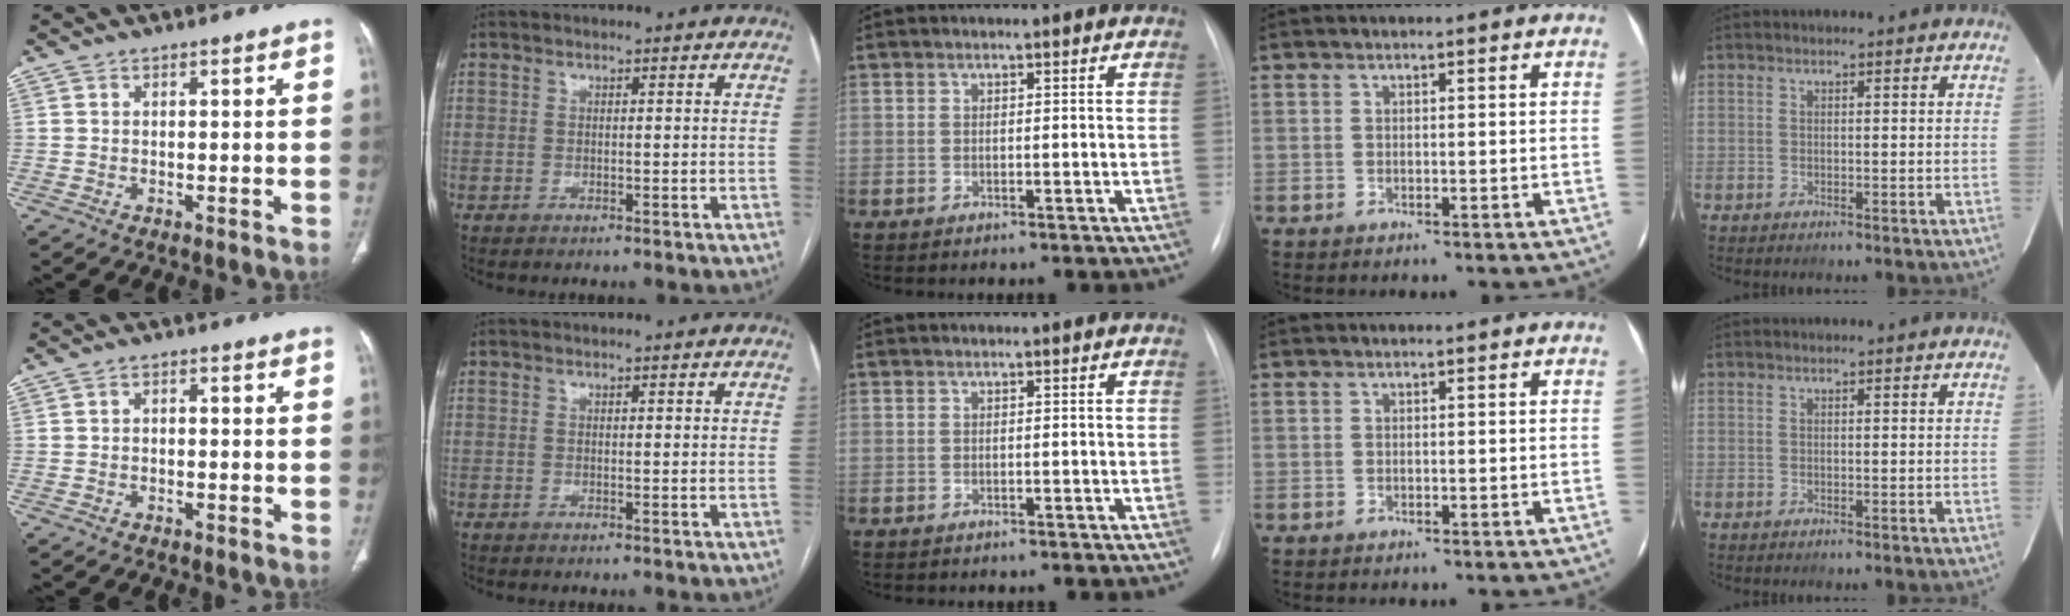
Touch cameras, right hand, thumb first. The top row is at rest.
{"thumb": {"total": 1.1, "force": [-0.4, 0.8, 0.7], "torque": [-0.008, 0.007, -0.009]}, "index": {"total": 0.6, "force": [0.4, 0.1, 0.4], "torque": [-0.009, -0.001, 0.004]}}